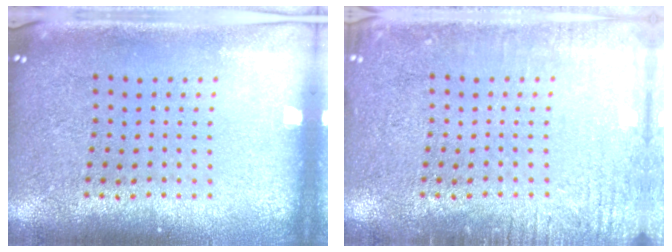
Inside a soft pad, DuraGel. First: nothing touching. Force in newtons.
{"total": 2.5, "press": 2.5, "slide": 0.3}